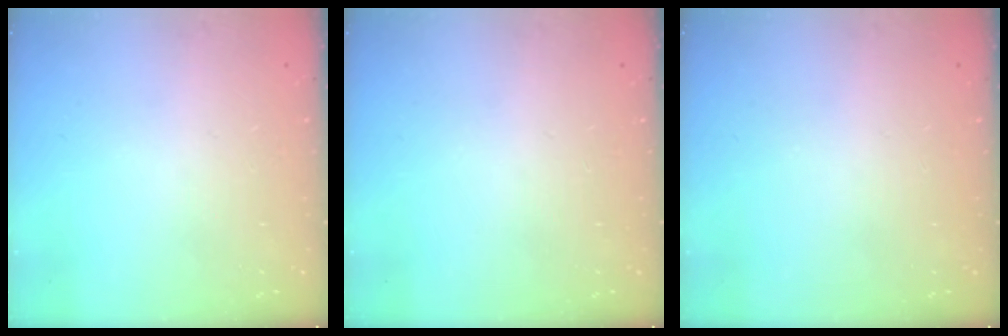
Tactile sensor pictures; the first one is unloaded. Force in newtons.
{"total": 0.0}
{"total": 0.0}